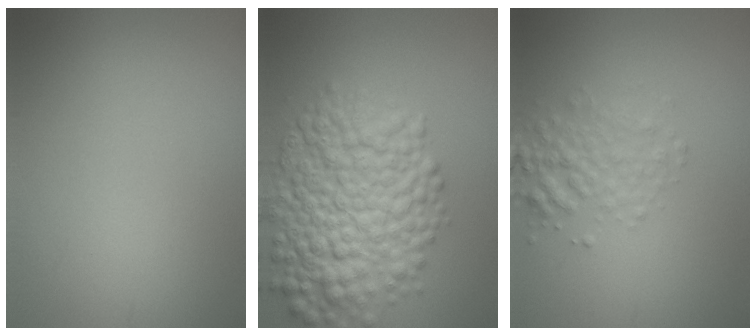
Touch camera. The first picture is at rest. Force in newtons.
{"total": 9.7, "press": 9.7, "slide": 0.2}
{"total": 2.9, "press": 2.9, "slide": 0.1}